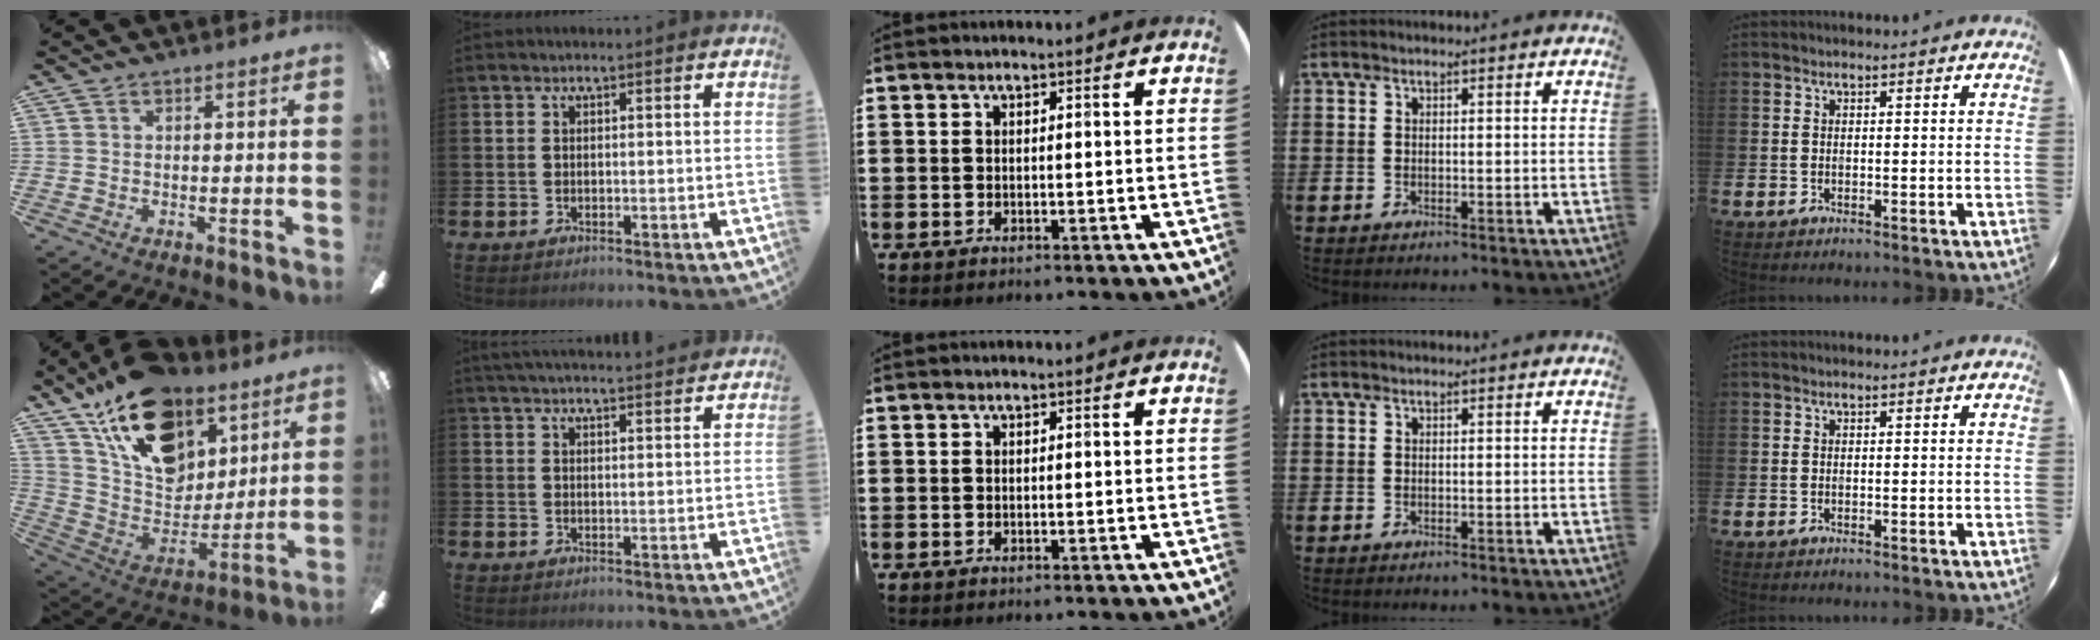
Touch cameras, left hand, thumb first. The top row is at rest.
{"thumb": {"total": 22.3, "force": [13.1, 13.9, 11.5], "torque": [-0.190, -0.070, 0.242]}, "index": {"total": 3.3, "force": [3.3, -0.2, 0.3], "torque": [-0.009, -0.017, 0.060]}}